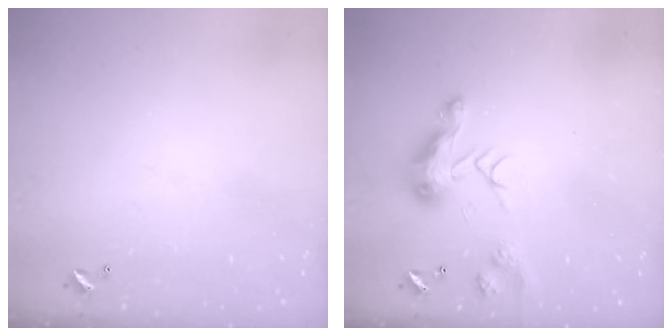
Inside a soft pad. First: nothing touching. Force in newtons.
{"total": 8.2, "press": 8.2, "slide": 1.0}